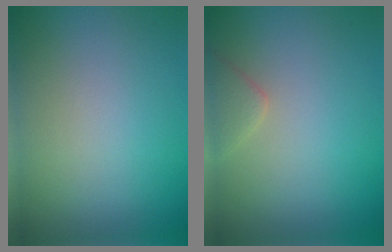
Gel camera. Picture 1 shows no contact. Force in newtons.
{"total": 1.6, "press": 1.6, "slide": 0.1}